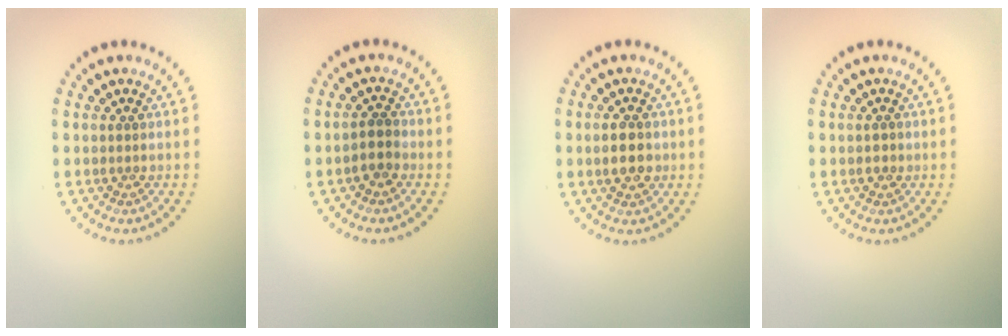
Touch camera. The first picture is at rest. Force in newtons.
{"total": 1.8, "press": 1.5, "slide": 0.9}
{"total": 2.9, "press": 2.9, "slide": 0.1}
{"total": 0.8, "press": 0.8, "slide": 0.1}